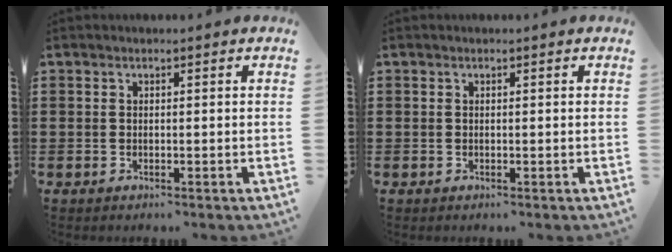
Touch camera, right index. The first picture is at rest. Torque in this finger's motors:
{"motor_torque": [0.00, 0.00, 0.00, 0.00]}